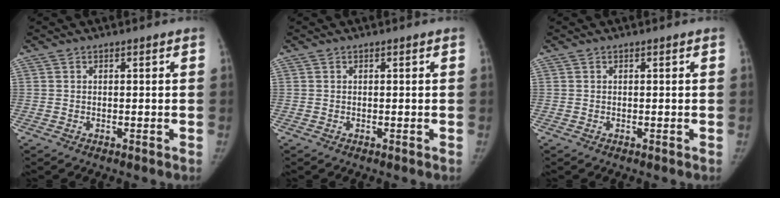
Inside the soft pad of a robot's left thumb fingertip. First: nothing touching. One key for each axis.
{"total": 0.0}
{"total": 0.0}